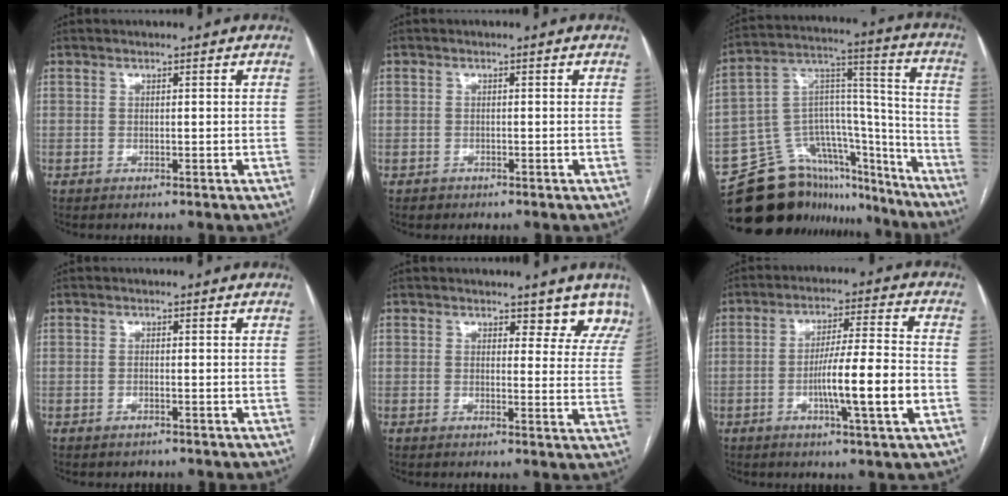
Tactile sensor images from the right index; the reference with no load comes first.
{"total": 1.4, "force": [-0.8, 1.1, -0.1], "torque": [-0.003, 0.005, -0.015]}
{"total": 23.7, "force": [-19.7, 10.6, 7.9], "torque": [-0.116, 0.071, -0.297]}
{"total": 0.7, "force": [-0.6, 0.4, 0.3], "torque": [-0.010, -0.001, -0.006]}
{"total": 6.6, "force": [5.9, 2.8, 1.2], "torque": [0.020, -0.017, 0.041]}
{"total": 11.1, "force": [-3.0, -0.1, 10.6], "torque": [-0.177, 0.001, -0.053]}